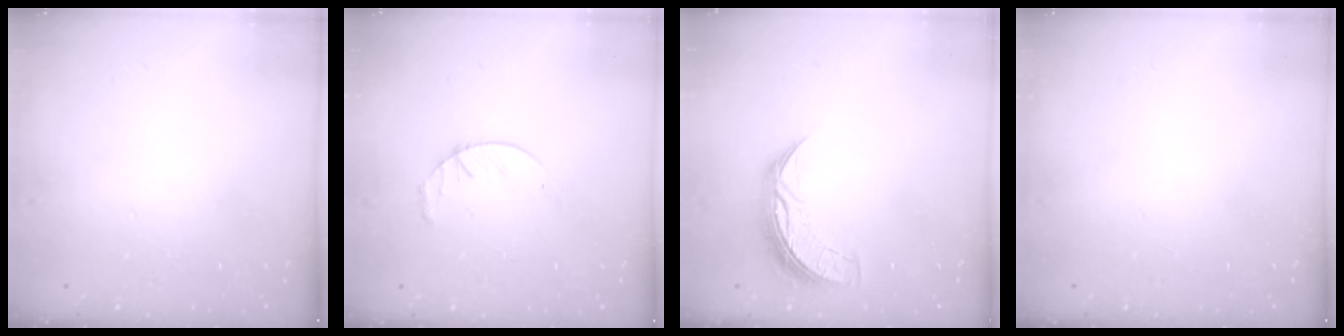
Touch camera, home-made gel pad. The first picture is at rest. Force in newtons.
{"total": 3.9, "press": 3.9, "slide": 0.5}
{"total": 7.5, "press": 7.5, "slide": 0.4}
{"total": 0.0}